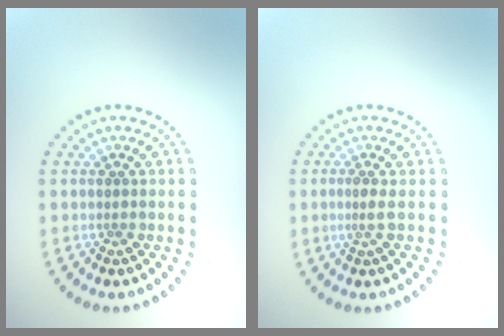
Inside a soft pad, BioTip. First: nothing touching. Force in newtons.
{"total": 1.1, "press": 0.7, "slide": 0.9}